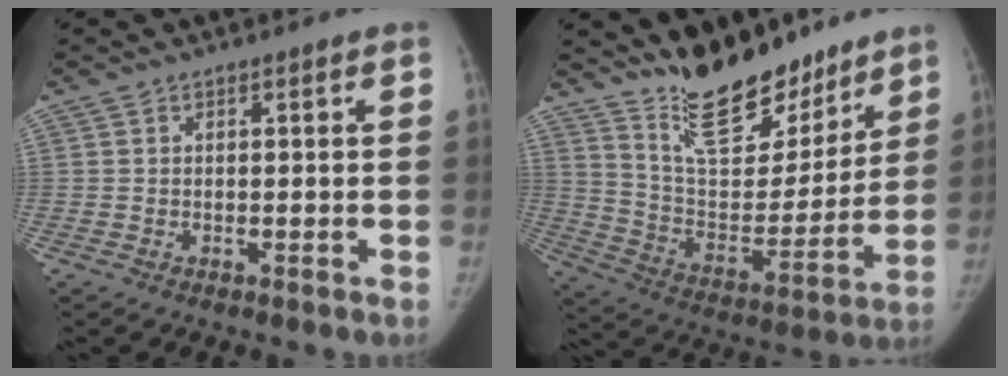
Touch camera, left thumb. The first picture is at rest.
{"total": 19.5, "force": [15.7, 7.9, 8.6], "torque": [-0.082, -0.107, 0.264]}